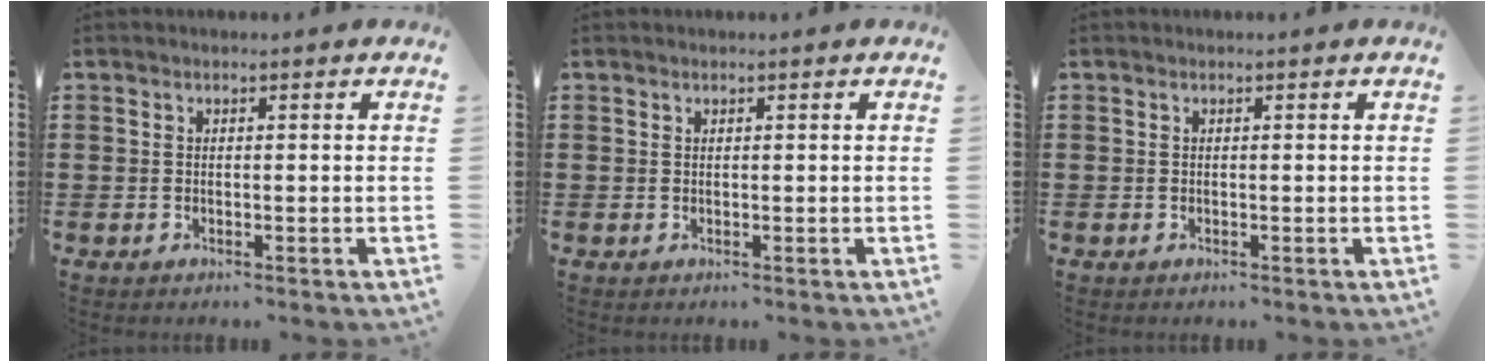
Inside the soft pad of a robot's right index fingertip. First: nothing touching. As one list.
[{"total": 0.0}, {"total": 0.0}]